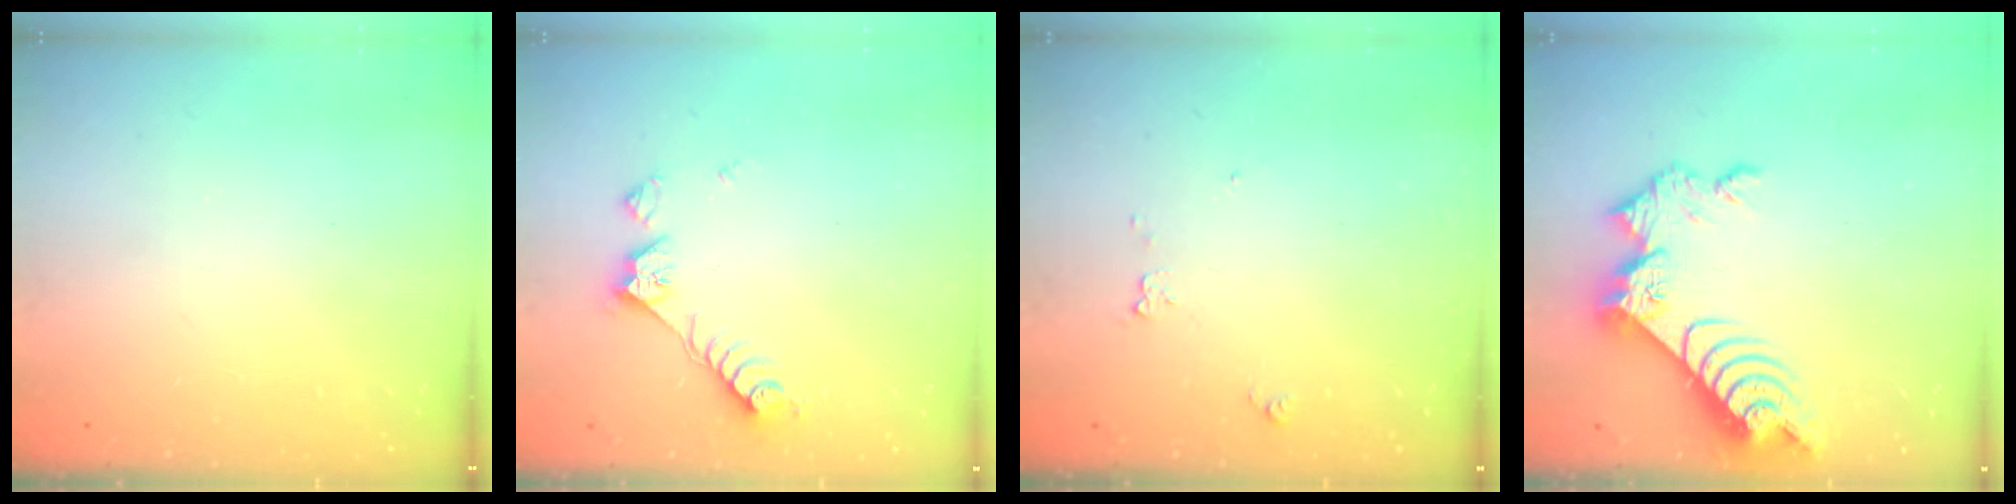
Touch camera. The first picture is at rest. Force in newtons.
{"total": 8.5, "press": 8.5, "slide": 0.5}
{"total": 5.5, "press": 5.5, "slide": 0.7}
{"total": 10.0, "press": 10.0, "slide": 0.9}